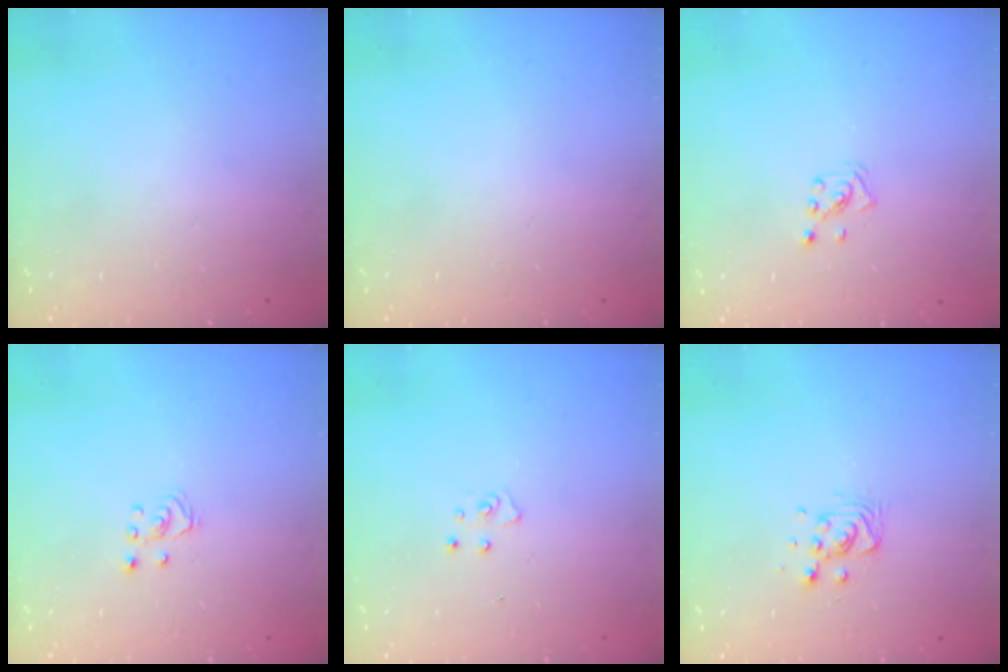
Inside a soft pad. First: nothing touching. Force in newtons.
{"total": 0.0}
{"total": 2.6, "press": 2.6, "slide": 0.5}
{"total": 2.5, "press": 2.5, "slide": 0.2}
{"total": 3.9, "press": 3.9, "slide": 0.3}
{"total": 8.3, "press": 8.0, "slide": 2.1}